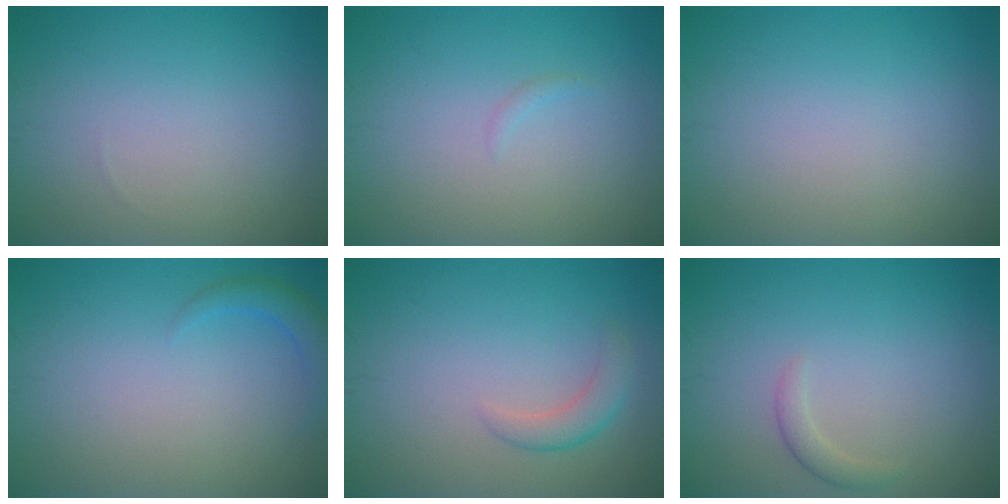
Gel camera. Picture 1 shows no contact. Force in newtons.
{"total": 0.5, "press": 0.5, "slide": 0.1}
{"total": 0.0}
{"total": 1.8, "press": 1.8, "slide": 0.1}
{"total": 2.0, "press": 2.0, "slide": 0.2}
{"total": 1.2, "press": 1.2, "slide": 0.1}